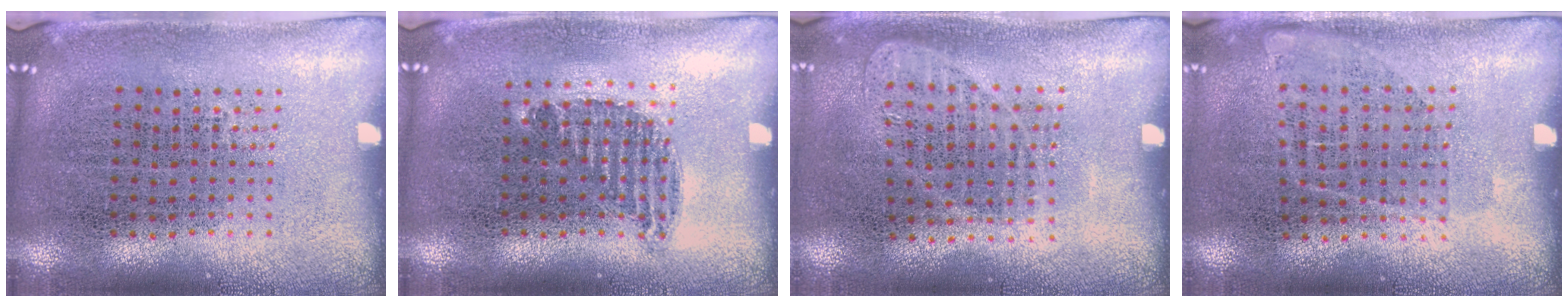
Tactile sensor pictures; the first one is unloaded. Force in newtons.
{"total": 0.8, "press": 0.7, "slide": 0.5}
{"total": 1.0, "press": 0.9, "slide": 0.4}
{"total": 1.1, "press": 0.9, "slide": 0.7}